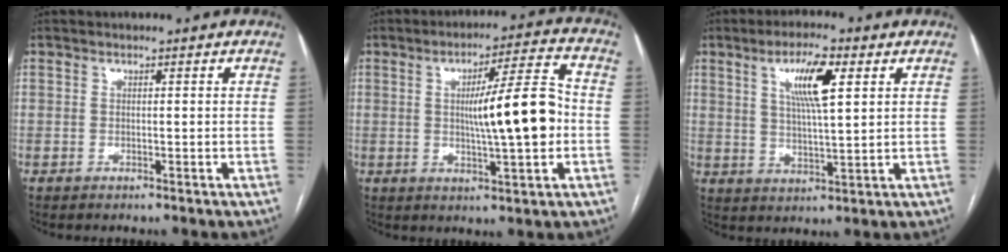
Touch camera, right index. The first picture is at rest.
{"total": 12.0, "force": [-0.4, 0.9, 11.9], "torque": [-0.183, 0.013, -0.006]}
{"total": 8.5, "force": [3.4, 1.3, 7.7], "torque": [-0.140, 0.003, 0.060]}